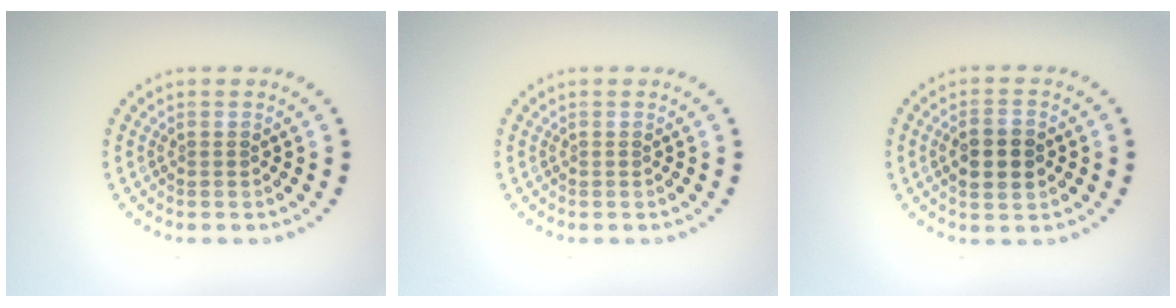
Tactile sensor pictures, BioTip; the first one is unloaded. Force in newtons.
{"total": 0.0}
{"total": 3.7, "press": 3.7, "slide": 0.1}